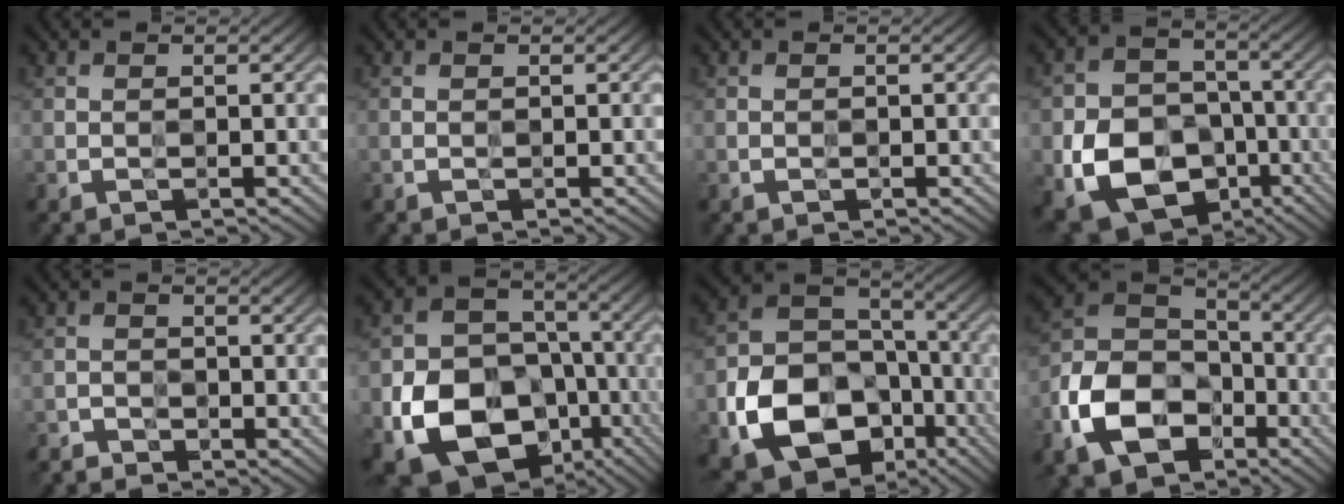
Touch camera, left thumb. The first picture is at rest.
{"total": 0.0}
{"total": 0.0}
{"total": 14.3, "force": [-5.3, 10.7, 7.9], "torque": [-0.173, -0.054, -0.095]}
{"total": 2.4, "force": [-2.2, 0.9, 0.2], "torque": [-0.009, 0.001, -0.049]}
{"total": 17.8, "force": [-6.8, 13.3, 9.7], "torque": [-0.200, -0.053, -0.108]}
{"total": 15.9, "force": [-6.6, 11.5, 8.7], "torque": [-0.180, -0.045, -0.111]}
{"total": 13.9, "force": [-6.8, 8.9, 8.1], "torque": [-0.193, -0.026, -0.144]}